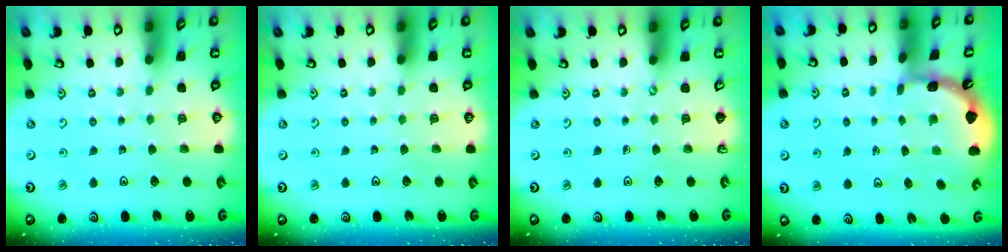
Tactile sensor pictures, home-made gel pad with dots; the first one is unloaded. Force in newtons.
{"total": 0.0}
{"total": 0.0}
{"total": 1.7, "press": 1.7, "slide": 0.1}